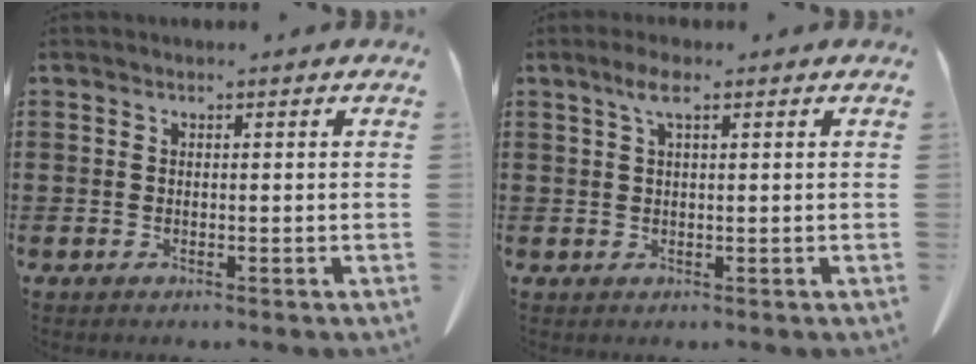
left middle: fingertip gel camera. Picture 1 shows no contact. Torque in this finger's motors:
{"motor_torque": [0.89, 0.20, 0.10, 0.08]}